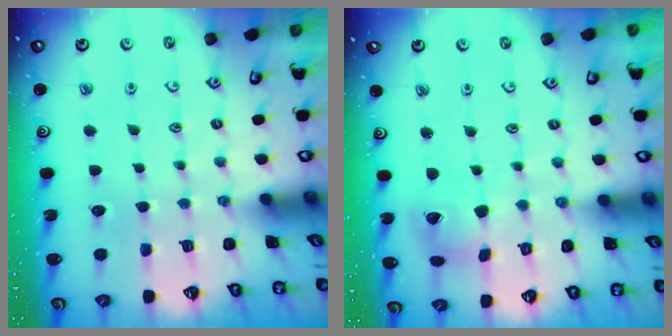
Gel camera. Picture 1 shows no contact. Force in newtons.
{"total": 9.5, "press": 9.4, "slide": 1.3}